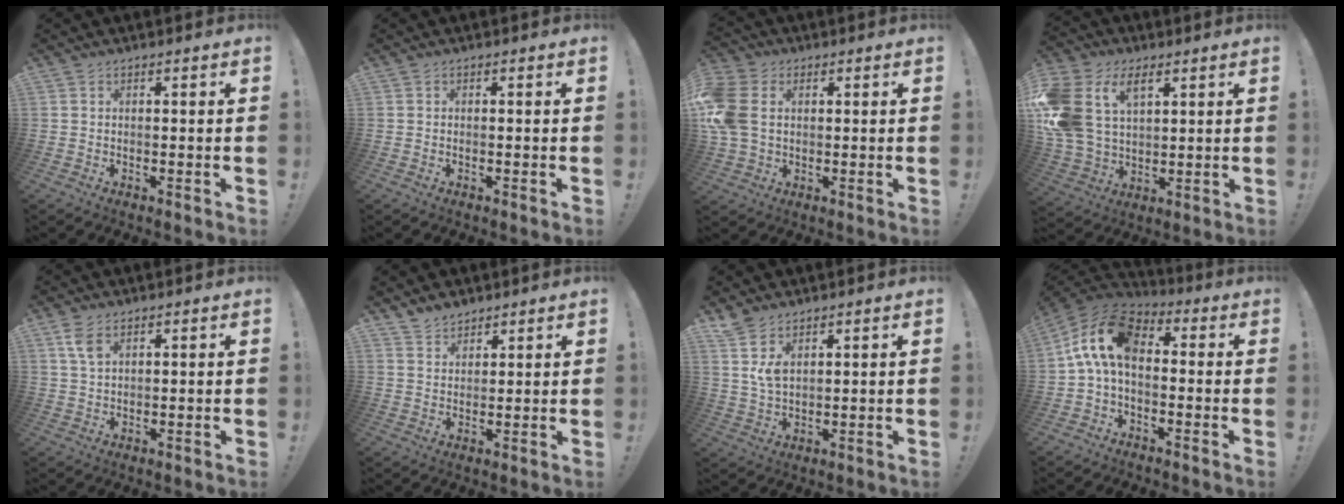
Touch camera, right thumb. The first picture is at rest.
{"total": 0.0}
{"total": 12.1, "force": [1.4, 9.0, 7.9], "torque": [-0.172, 0.004, 0.030]}
{"total": 17.7, "force": [7.2, 12.1, 10.8], "torque": [-0.240, -0.026, 0.135]}
{"total": 4.8, "force": [2.5, 2.4, 3.4], "torque": [-0.054, -0.009, 0.045]}
{"total": 4.4, "force": [3.9, 1.9, 0.6], "torque": [-0.011, -0.027, 0.074]}
{"total": 6.7, "force": [3.8, 3.5, 4.3], "torque": [-0.085, -0.019, 0.070]}
{"total": 14.3, "force": [1.1, 8.0, 11.8], "torque": [-0.213, 0.013, 0.023]}